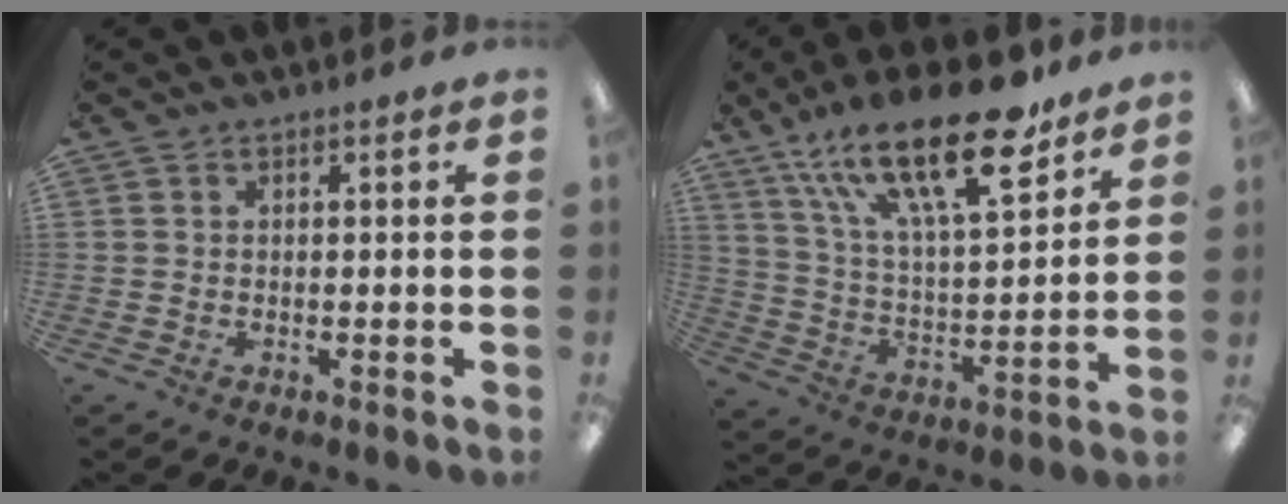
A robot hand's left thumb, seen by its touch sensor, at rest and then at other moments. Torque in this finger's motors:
{"motor_torque": [0.67, 0.19, 1.68, -1.06, 0.35]}